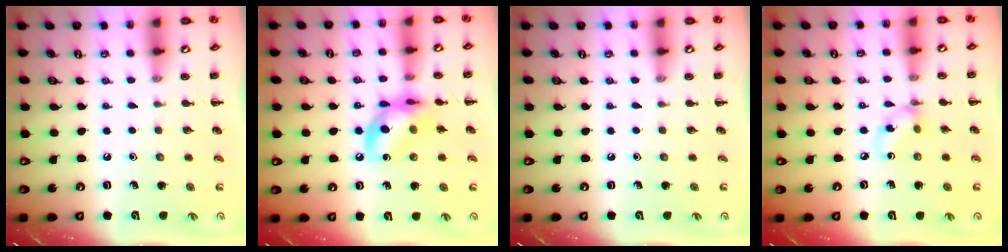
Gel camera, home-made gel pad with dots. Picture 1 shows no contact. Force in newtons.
{"total": 12.0, "press": 11.9, "slide": 1.7}
{"total": 0.0}
{"total": 4.8, "press": 4.7, "slide": 0.5}